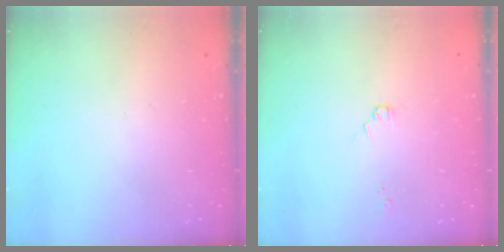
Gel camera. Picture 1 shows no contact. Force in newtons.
{"total": 0.9, "press": 0.8, "slide": 0.2}